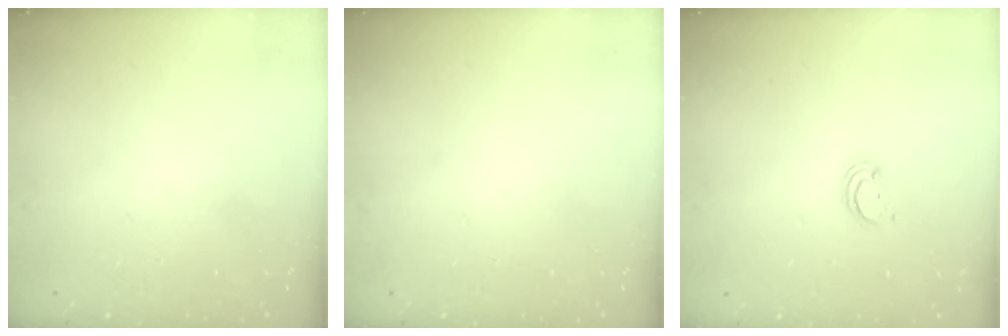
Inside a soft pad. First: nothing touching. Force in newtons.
{"total": 0.0}
{"total": 2.4, "press": 2.4, "slide": 0.2}